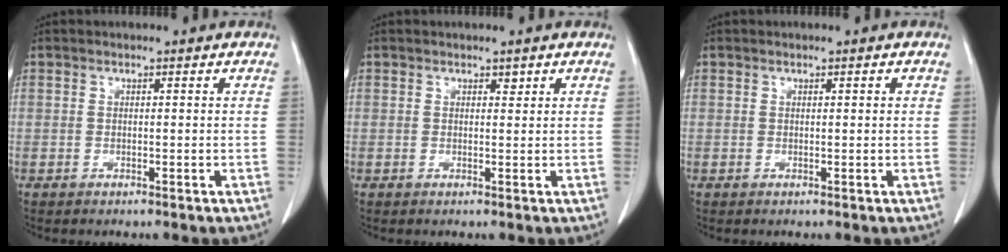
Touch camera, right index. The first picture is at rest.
{"total": 0.7, "force": [0.5, 0.4, 0.3], "torque": [-0.002, -0.003, 0.005]}
{"total": 0.6, "force": [0.2, 0.0, 0.5], "torque": [-0.010, 0.001, 0.002]}